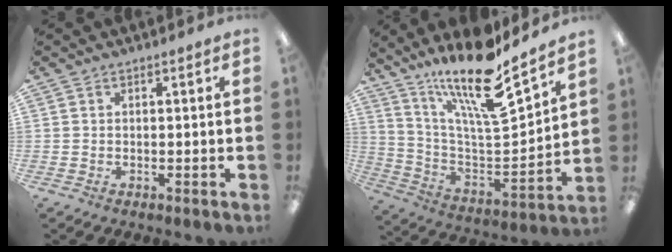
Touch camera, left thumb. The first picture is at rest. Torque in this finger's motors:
{"motor_torque": [1.22, 0.02, 1.37, -1.43, 0.14]}